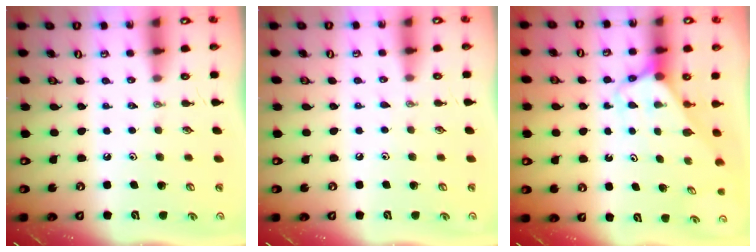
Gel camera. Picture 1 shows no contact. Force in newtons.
{"total": 3.3, "press": 3.3, "slide": 0.4}
{"total": 2.9, "press": 2.9, "slide": 0.2}